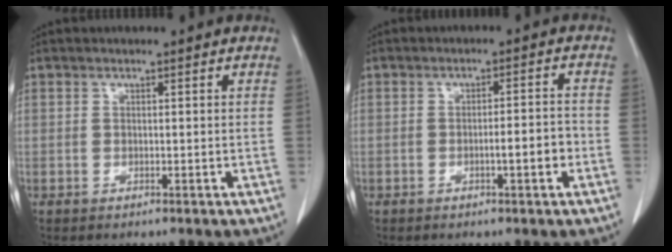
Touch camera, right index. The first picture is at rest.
{"total": 3.9, "force": [-1.3, 0.4, 3.6], "torque": [-0.052, 0.004, -0.019]}